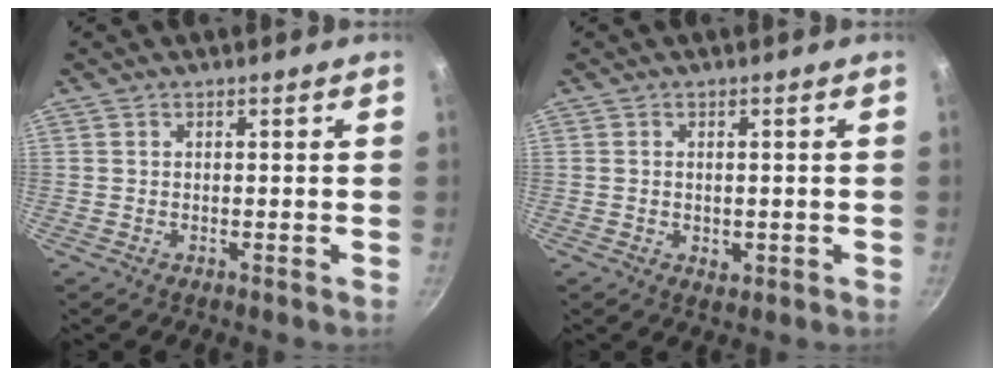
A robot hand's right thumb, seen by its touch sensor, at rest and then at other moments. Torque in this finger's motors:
{"motor_torque": [-0.15, 0.04, -0.36, 0.34, 0.03]}